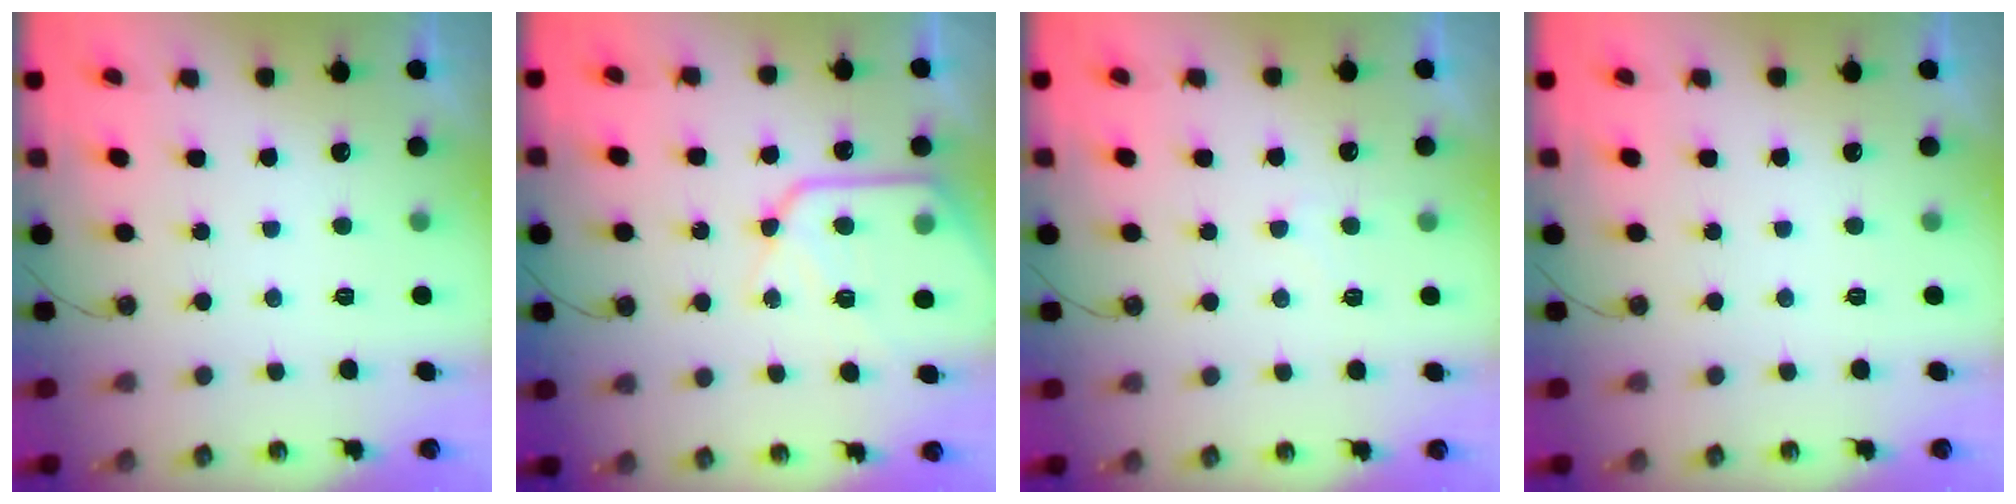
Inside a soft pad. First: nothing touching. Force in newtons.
{"total": 13.8, "press": 13.7, "slide": 1.4}
{"total": 5.2, "press": 5.1, "slide": 0.7}
{"total": 0.0}